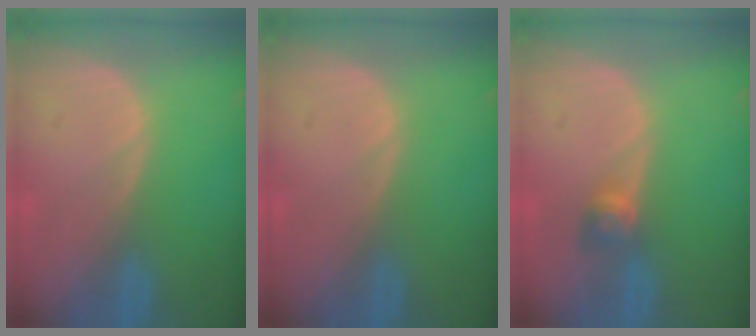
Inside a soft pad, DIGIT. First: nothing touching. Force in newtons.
{"total": 0.0}
{"total": 2.8, "press": 2.5, "slide": 1.3}